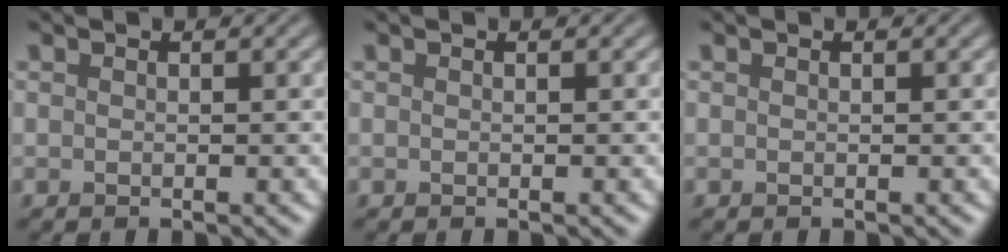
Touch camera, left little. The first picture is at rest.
{"total": 0.0}
{"total": 0.0}